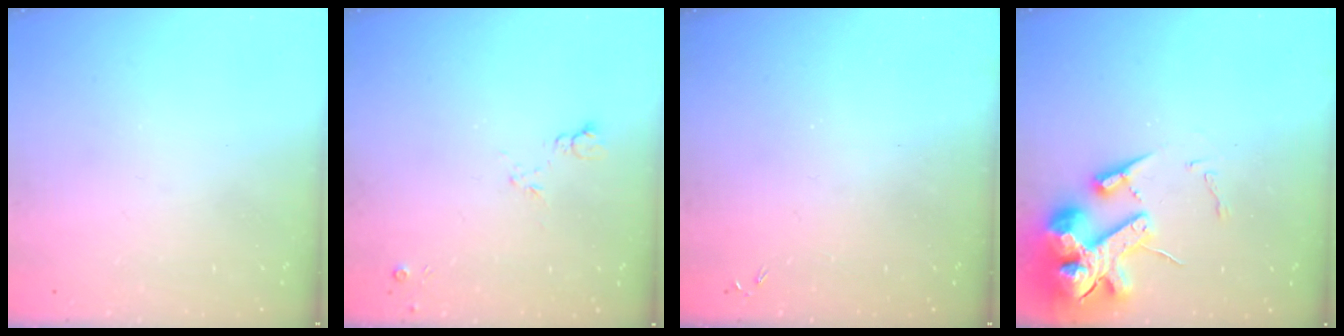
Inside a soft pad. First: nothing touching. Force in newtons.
{"total": 4.6, "press": 4.5, "slide": 0.9}
{"total": 0.0}
{"total": 16.9, "press": 16.6, "slide": 2.7}